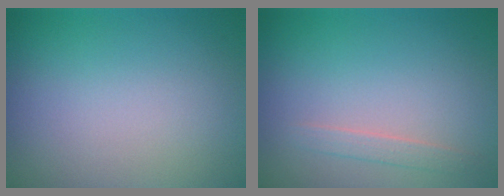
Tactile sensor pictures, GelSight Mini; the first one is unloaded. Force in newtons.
{"total": 1.1, "press": 1.1, "slide": 0.1}